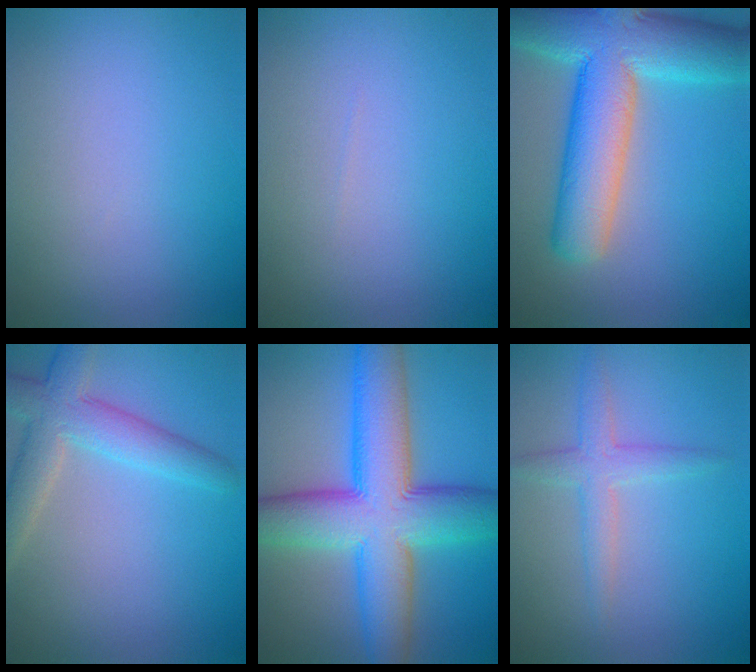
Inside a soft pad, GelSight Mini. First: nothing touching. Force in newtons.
{"total": 0.0}
{"total": 11.8, "press": 11.8, "slide": 0.7}
{"total": 4.8, "press": 4.8, "slide": 0.3}
{"total": 11.6, "press": 11.6, "slide": 0.3}
{"total": 2.5, "press": 2.5, "slide": 0.1}